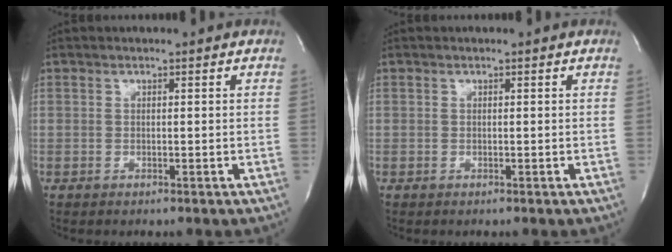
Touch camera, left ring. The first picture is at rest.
{"total": 0.0}